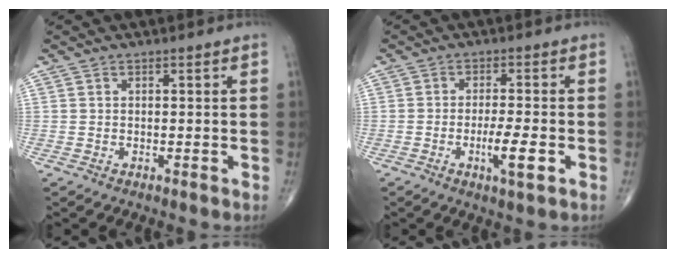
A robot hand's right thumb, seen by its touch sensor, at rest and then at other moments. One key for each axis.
{"total": 5.7, "fx": -1.9, "fy": 1.0, "fz": 5.3, "tx": -0.096, "ty": -0.002, "tz": -0.034}